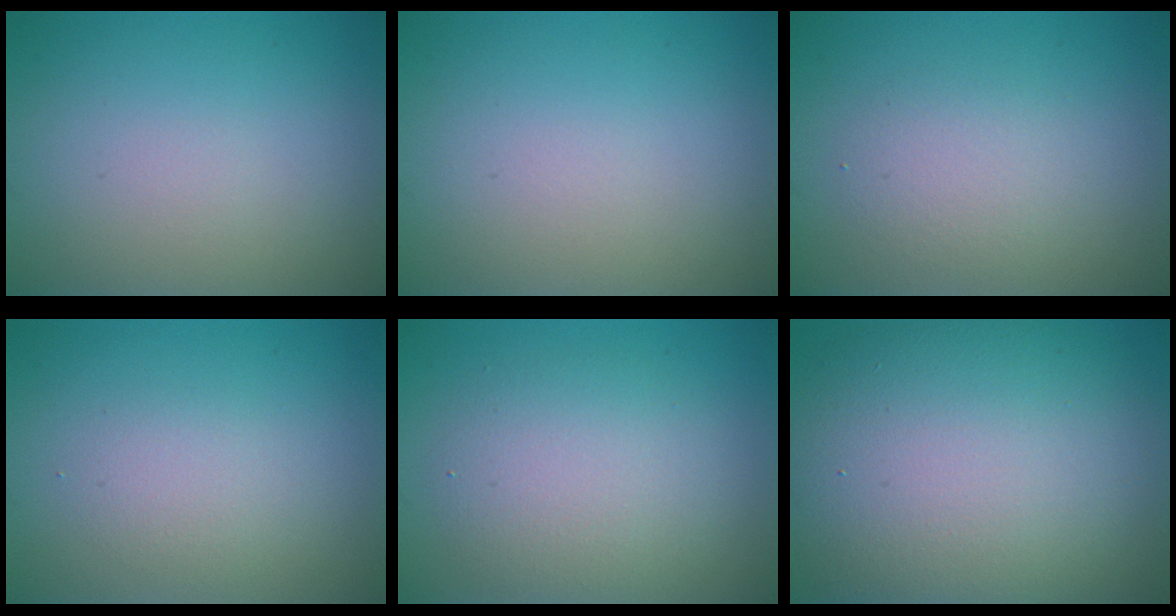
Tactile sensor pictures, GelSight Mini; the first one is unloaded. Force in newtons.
{"total": 0.0}
{"total": 2.4, "press": 2.4, "slide": 0.1}
{"total": 1.9, "press": 1.9, "slide": 0.0}
{"total": 4.4, "press": 4.4, "slide": 0.3}
{"total": 13.9, "press": 13.8, "slide": 1.1}